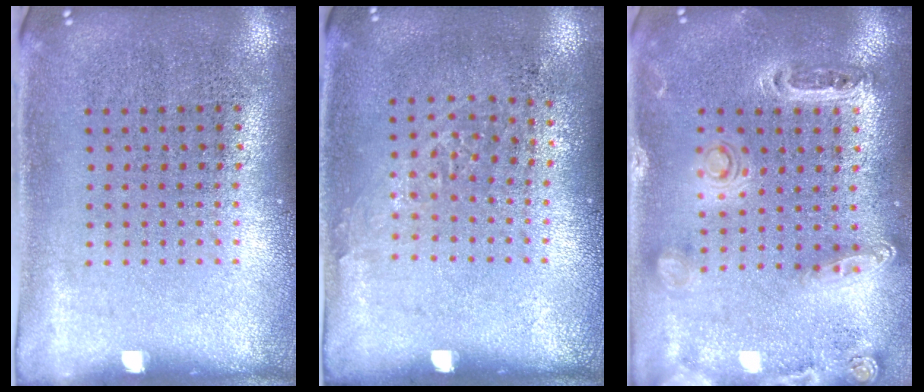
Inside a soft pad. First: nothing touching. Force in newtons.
{"total": 0.9, "press": 0.7, "slide": 0.5}
{"total": 1.3, "press": 1.3, "slide": 0.4}